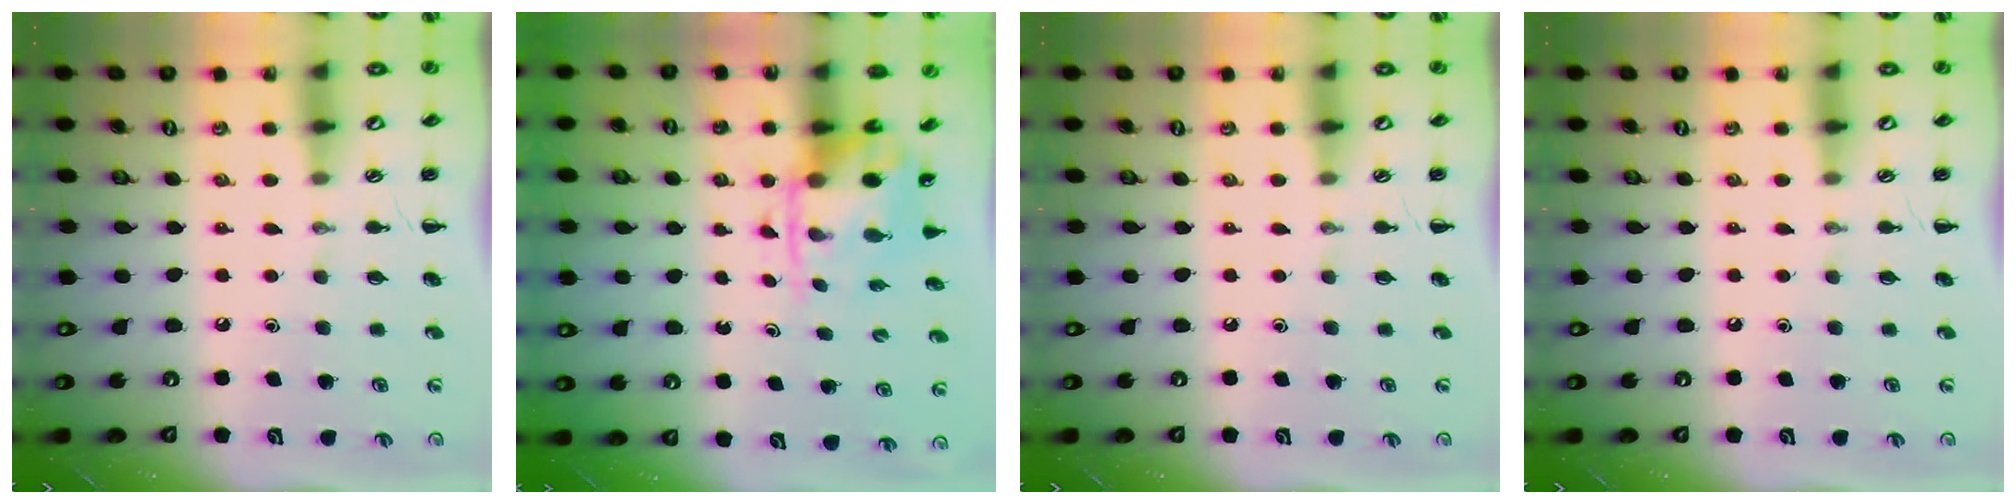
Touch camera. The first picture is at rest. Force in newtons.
{"total": 3.7, "press": 3.7, "slide": 0.8}
{"total": 0.0}
{"total": 0.0}